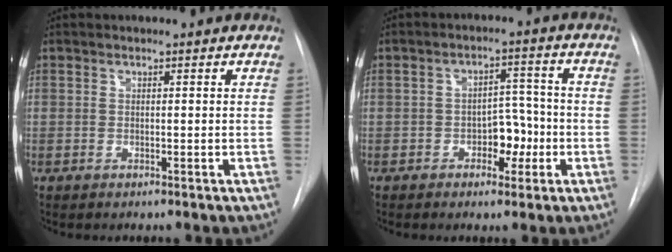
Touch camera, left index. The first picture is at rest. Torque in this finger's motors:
{"motor_torque": [0.34, 0.34, 0.06, 0.01]}